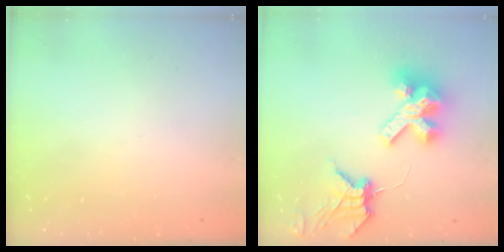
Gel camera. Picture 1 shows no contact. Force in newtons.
{"total": 14.1, "press": 14.0, "slide": 1.7}